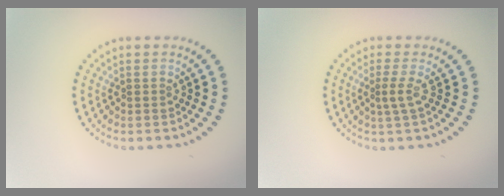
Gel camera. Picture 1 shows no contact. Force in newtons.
{"total": 1.6, "press": 1.0, "slide": 1.2}